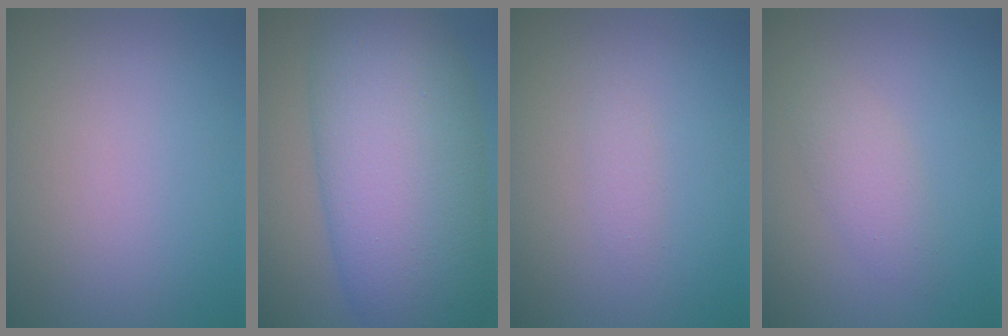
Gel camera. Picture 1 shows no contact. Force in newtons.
{"total": 14.5, "press": 14.5, "slide": 0.1}
{"total": 0.9, "press": 0.9, "slide": 0.0}
{"total": 2.2, "press": 2.2, "slide": 0.0}